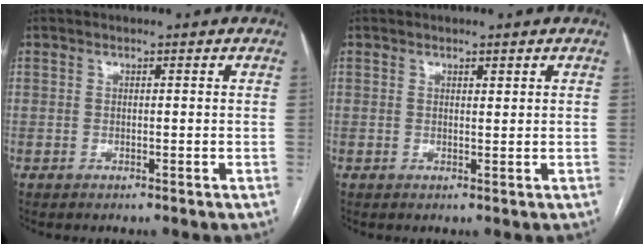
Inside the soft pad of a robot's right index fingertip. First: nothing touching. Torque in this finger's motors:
{"motor_torque": [-0.08, 0.30, -0.03, 0.00]}